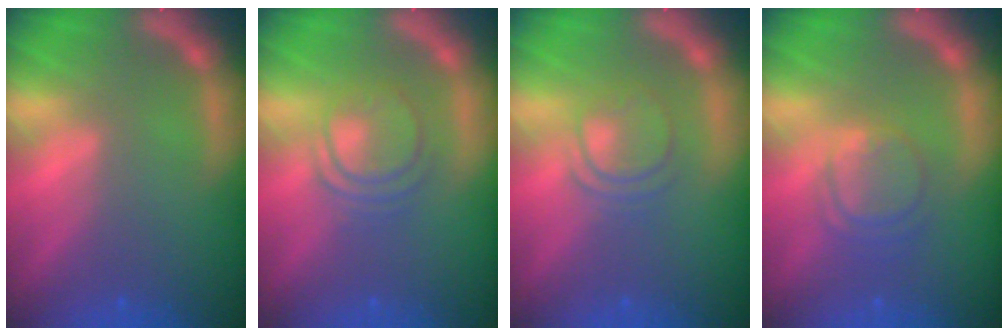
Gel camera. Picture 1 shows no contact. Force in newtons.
{"total": 4.5}
{"total": 3.5}
{"total": 4.0}